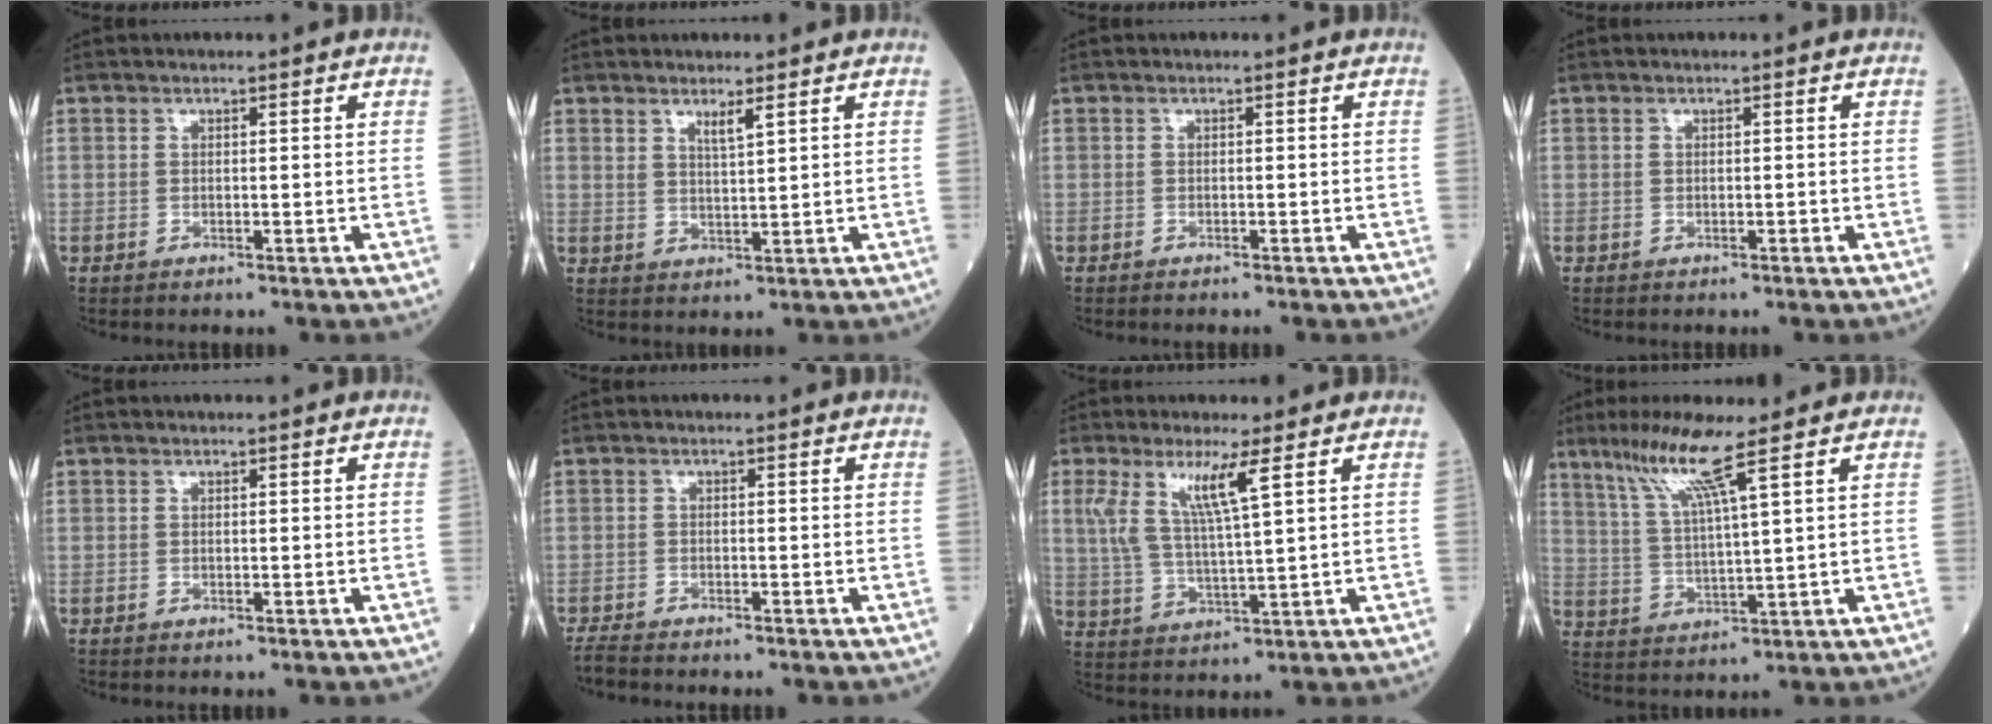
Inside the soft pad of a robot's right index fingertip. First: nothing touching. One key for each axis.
{"total": 2.4, "fx": 1.6, "fy": 0.2, "fz": 1.8, "tx": -0.037, "ty": -0.005, "tz": 0.033}
{"total": 1.7, "fx": -1.5, "fy": 0.4, "fz": 0.7, "tx": -0.017, "ty": -0.005, "tz": -0.016}
{"total": 0.0}
{"total": 0.0}
{"total": 4.1, "fx": -3.8, "fy": 0.6, "fz": 1.4, "tx": -0.031, "ty": -0.016, "tz": -0.067}
{"total": 7.3, "fx": 3.2, "fy": 0.0, "fz": 6.6, "tx": -0.142, "ty": 0.000, "tz": 0.070}
{"total": 8.7, "fx": 5.5, "fy": -1.2, "fz": 6.7, "tx": -0.136, "ty": 0.001, "tz": 0.110}